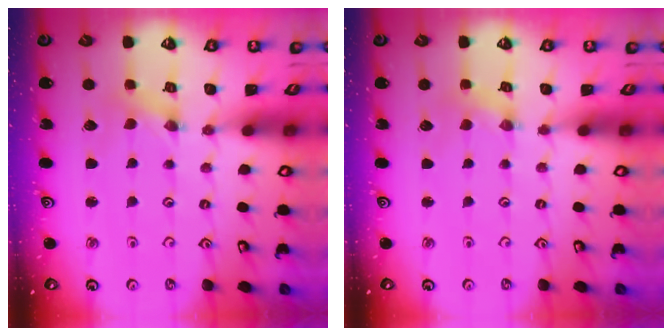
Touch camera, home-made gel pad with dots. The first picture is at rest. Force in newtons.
{"total": 2.1, "press": 2.1, "slide": 0.4}